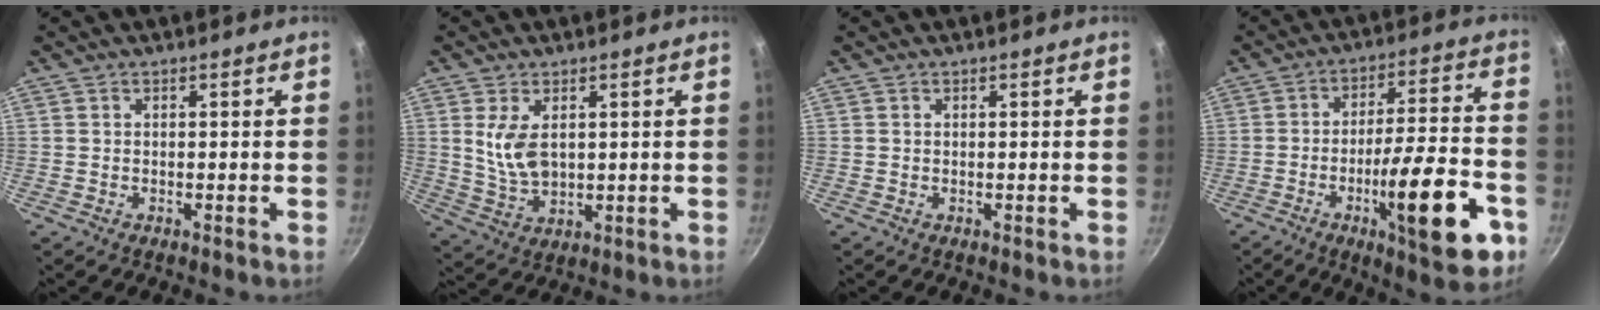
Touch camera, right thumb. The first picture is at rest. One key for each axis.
{"total": 7.3, "fx": 1.8, "fy": 4.2, "fz": 5.7, "tx": -0.104, "ty": -0.021, "tz": 0.042}
{"total": 0.0}
{"total": 19.6, "fx": -8.0, "fy": 4.7, "fz": 17.2, "tx": -0.230, "ty": 0.040, "tz": -0.116}